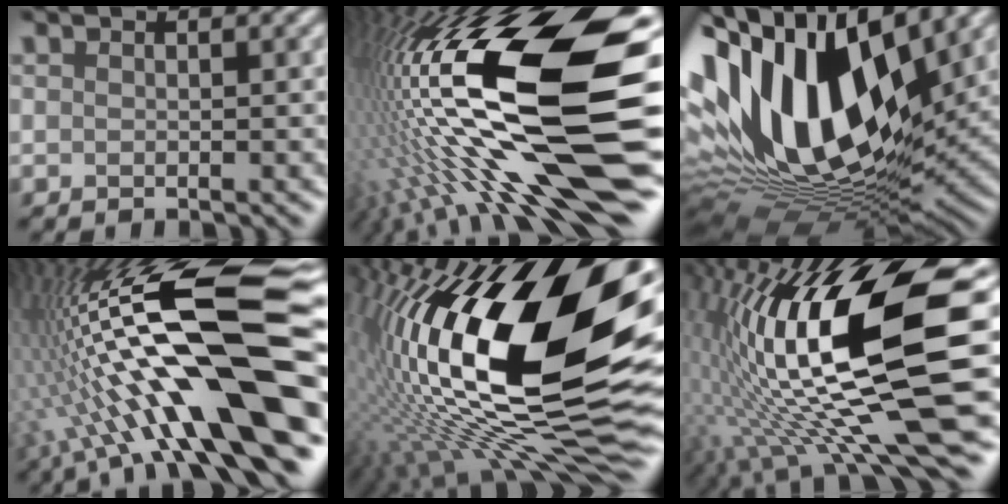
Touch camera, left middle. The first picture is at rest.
{"total": 20.4, "force": [-2.7, 5.9, 19.3], "torque": [-0.353, 0.000, -0.055]}
{"total": 17.5, "force": [3.2, 9.2, 14.5], "torque": [-0.294, 0.020, 0.053]}
{"total": 19.0, "force": [-1.8, 4.6, 18.4], "torque": [-0.310, 0.023, -0.038]}
{"total": 21.5, "force": [2.7, 9.2, 19.2], "torque": [-0.360, 0.014, 0.040]}
{"total": 17.6, "force": [1.1, 5.3, 16.7], "torque": [-0.307, 0.003, 0.032]}